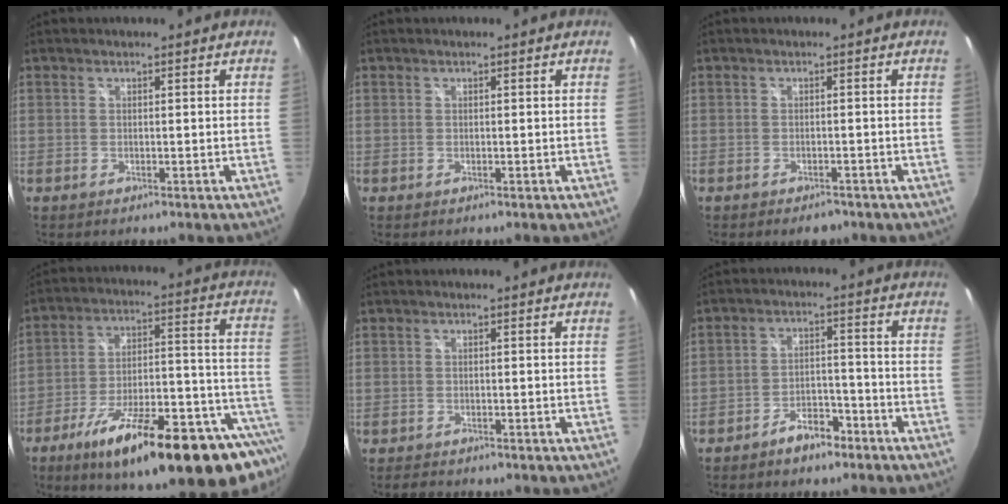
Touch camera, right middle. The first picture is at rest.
{"total": 0.0}
{"total": 3.1, "force": [-2.5, 1.4, 1.2], "torque": [-0.025, -0.009, -0.033]}
{"total": 29.1, "force": [-20.0, 6.0, 20.2], "torque": [-0.273, -0.038, -0.293]}
{"total": 2.0, "force": [-1.9, 0.7, 0.5], "torque": [-0.014, -0.009, -0.031]}
{"total": 6.0, "force": [-4.6, 2.7, 2.8], "torque": [-0.060, 0.015, -0.065]}